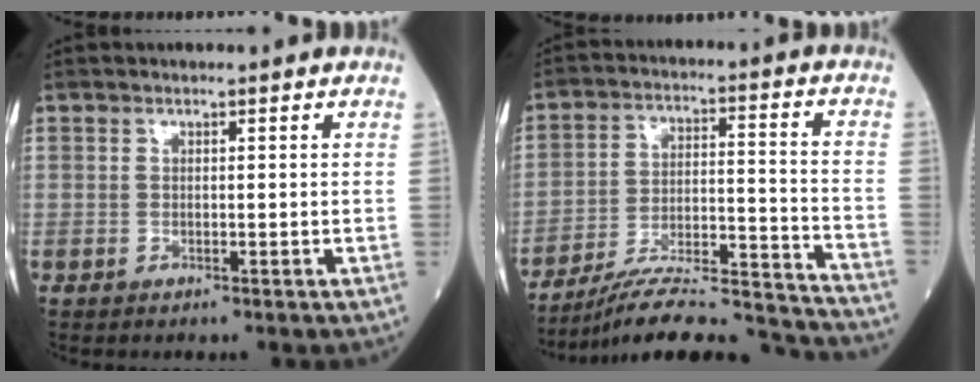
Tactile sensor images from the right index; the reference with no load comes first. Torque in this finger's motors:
{"motor_torque": [-0.34, -0.56, 0.40, 0.09]}